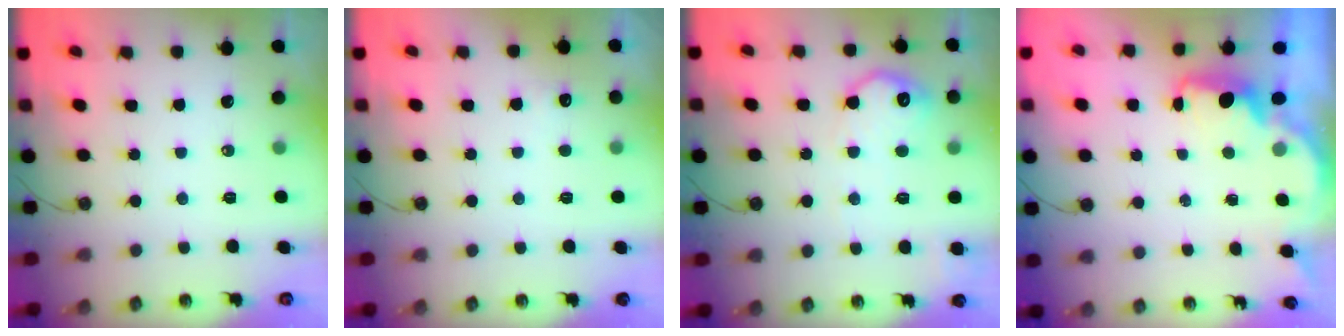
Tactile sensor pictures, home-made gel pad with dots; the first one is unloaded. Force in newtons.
{"total": 2.9, "press": 2.7, "slide": 1.1}
{"total": 11.4, "press": 11.4, "slide": 0.4}
{"total": 1.9, "press": 1.8, "slide": 0.7}